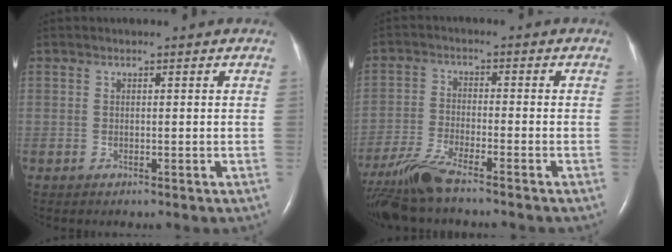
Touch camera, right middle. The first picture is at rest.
{"total": 8.8, "force": [-7.5, 0.1, 4.6], "torque": [-0.097, -0.025, -0.139]}